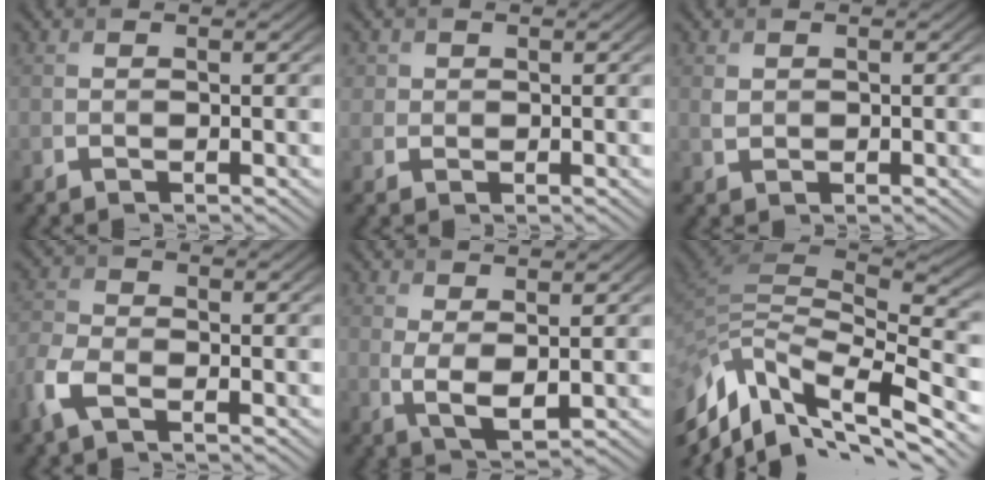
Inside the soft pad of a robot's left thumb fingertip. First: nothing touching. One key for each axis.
{"total": 1.6, "fx": 0.6, "fy": 1.5, "fz": 0.2, "tx": -0.003, "ty": -0.006, "tz": 0.011}
{"total": 1.0, "fx": 0.4, "fy": 0.8, "fz": 0.5, "tx": -0.013, "ty": -0.003, "tz": 0.012}
{"total": 4.6, "fx": -2.6, "fy": 2.2, "fz": 3.2, "tx": -0.086, "ty": -0.006, "tz": -0.067}
{"total": 3.6, "fx": 1.1, "fy": 1.3, "fz": 3.1, "tx": -0.076, "ty": -0.006, "tz": 0.023}
{"total": 15.1, "fx": -8.1, "fy": 6.7, "fz": 10.9, "tx": -0.276, "ty": -0.022, "tz": -0.128}